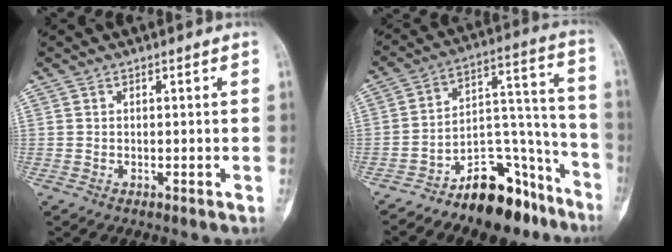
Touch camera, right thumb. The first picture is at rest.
{"total": 15.5, "force": [-11.4, 7.2, 7.6], "torque": [-0.071, 0.123, -0.184]}